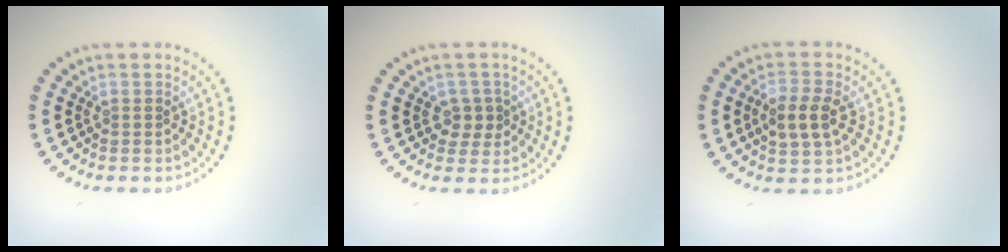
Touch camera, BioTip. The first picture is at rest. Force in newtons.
{"total": 1.9, "press": 1.7, "slide": 0.7}
{"total": 3.2, "press": 3.1, "slide": 0.5}